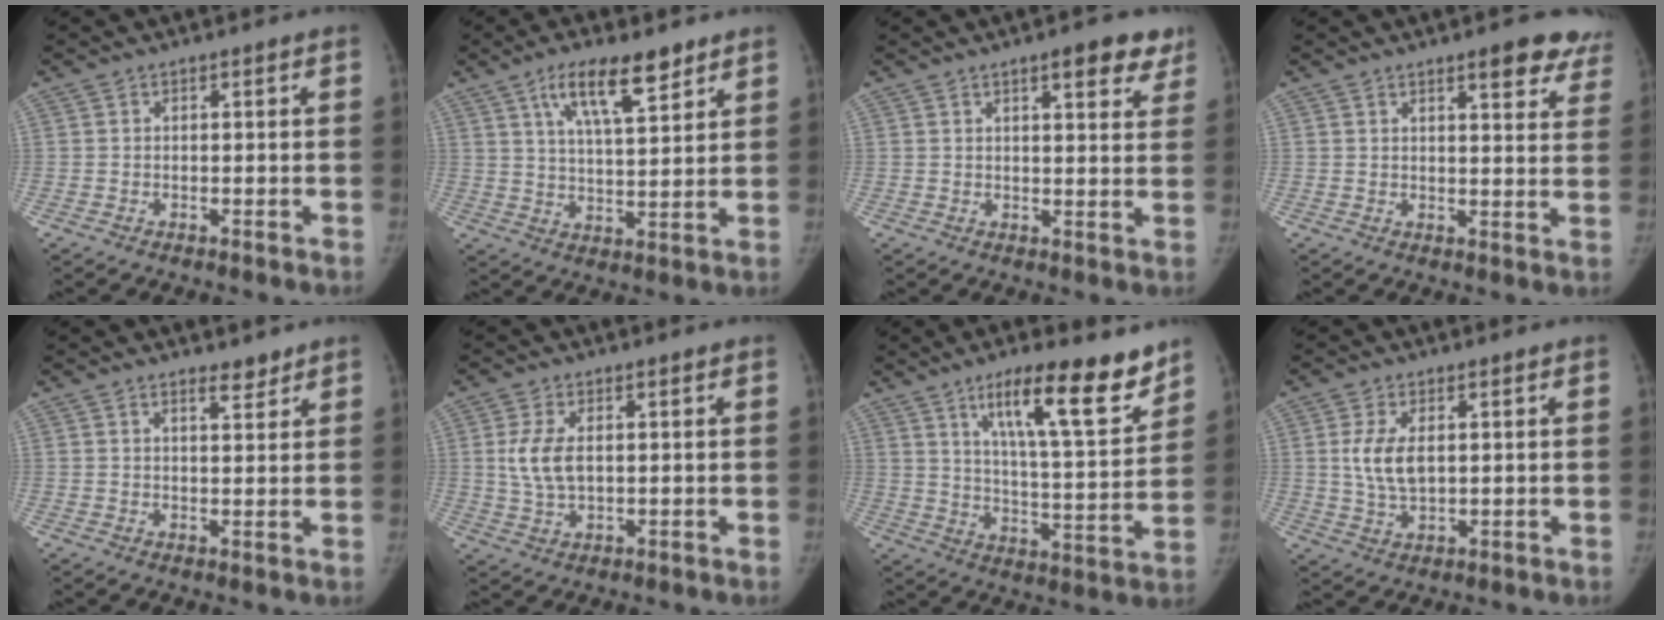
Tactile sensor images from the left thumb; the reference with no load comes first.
{"total": 11.2, "force": [6.8, 3.4, 8.2], "torque": [-0.125, -0.031, 0.122]}
{"total": 7.5, "force": [4.8, 2.5, 5.2], "torque": [-0.040, -0.020, 0.059]}
{"total": 10.1, "force": [7.1, 3.0, 6.5], "torque": [-0.042, -0.033, 0.078]}
{"total": 2.9, "force": [2.4, 1.0, 1.2], "torque": [-0.010, -0.019, 0.038]}
{"total": 6.4, "force": [1.1, 3.5, 5.3], "torque": [-0.112, -0.007, 0.023]}
{"total": 18.1, "force": [11.7, 4.2, 13.2], "torque": [-0.170, -0.070, 0.190]}
{"total": 6.6, "force": [1.3, 3.4, 5.5], "torque": [-0.109, -0.012, 0.028]}